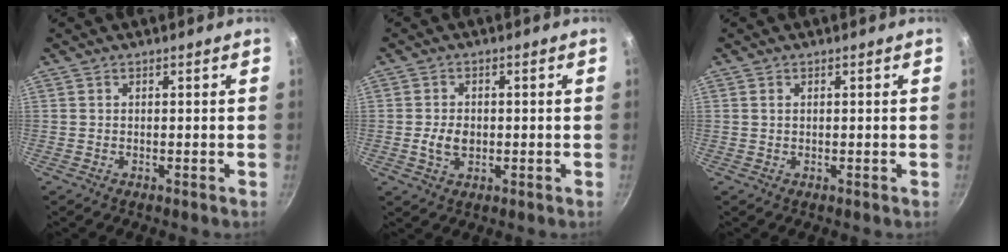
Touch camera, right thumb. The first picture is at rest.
{"total": 4.2, "force": [-0.5, 2.9, 3.0], "torque": [-0.047, 0.003, -0.008]}
{"total": 0.7, "force": [0.3, 0.5, 0.4], "torque": [-0.008, 0.001, 0.005]}